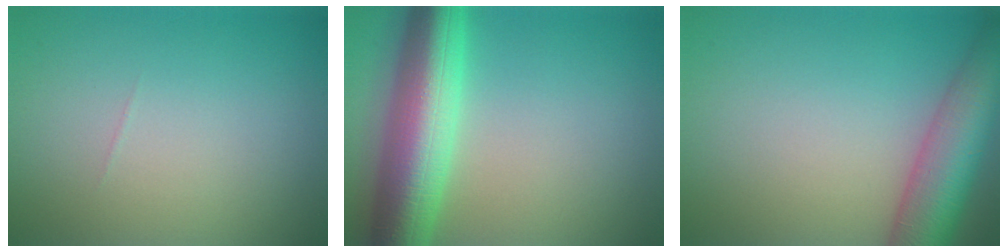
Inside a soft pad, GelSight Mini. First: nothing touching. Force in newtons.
{"total": 9.8, "press": 9.8, "slide": 0.1}
{"total": 8.2, "press": 8.2, "slide": 0.3}